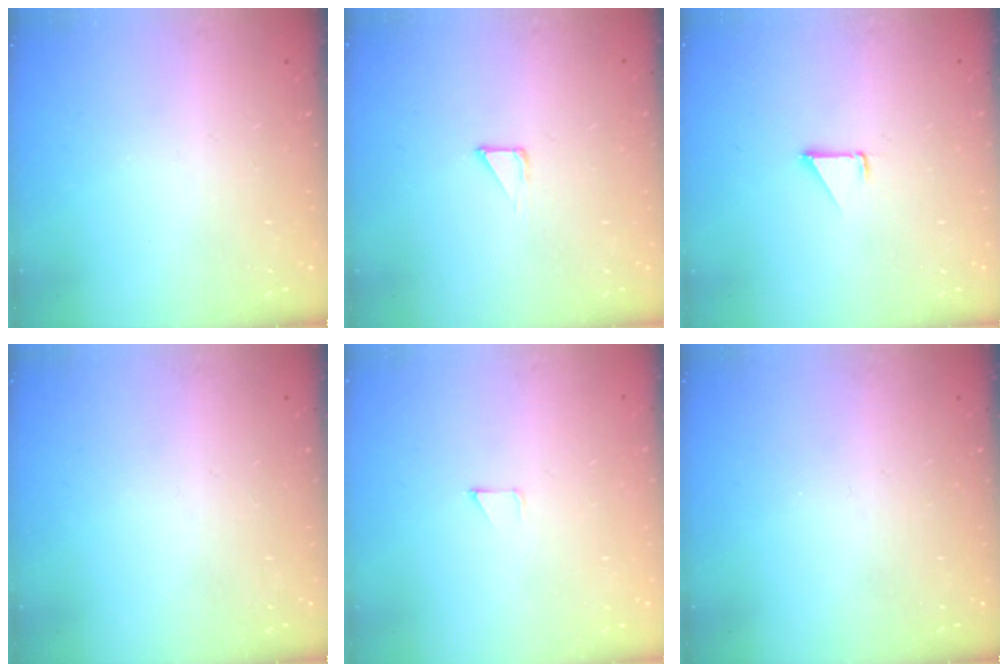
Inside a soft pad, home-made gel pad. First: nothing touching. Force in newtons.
{"total": 2.1, "press": 2.1, "slide": 0.1}
{"total": 1.5, "press": 1.5, "slide": 0.1}
{"total": 0.0}
{"total": 2.6, "press": 2.6, "slide": 0.2}
{"total": 0.0}